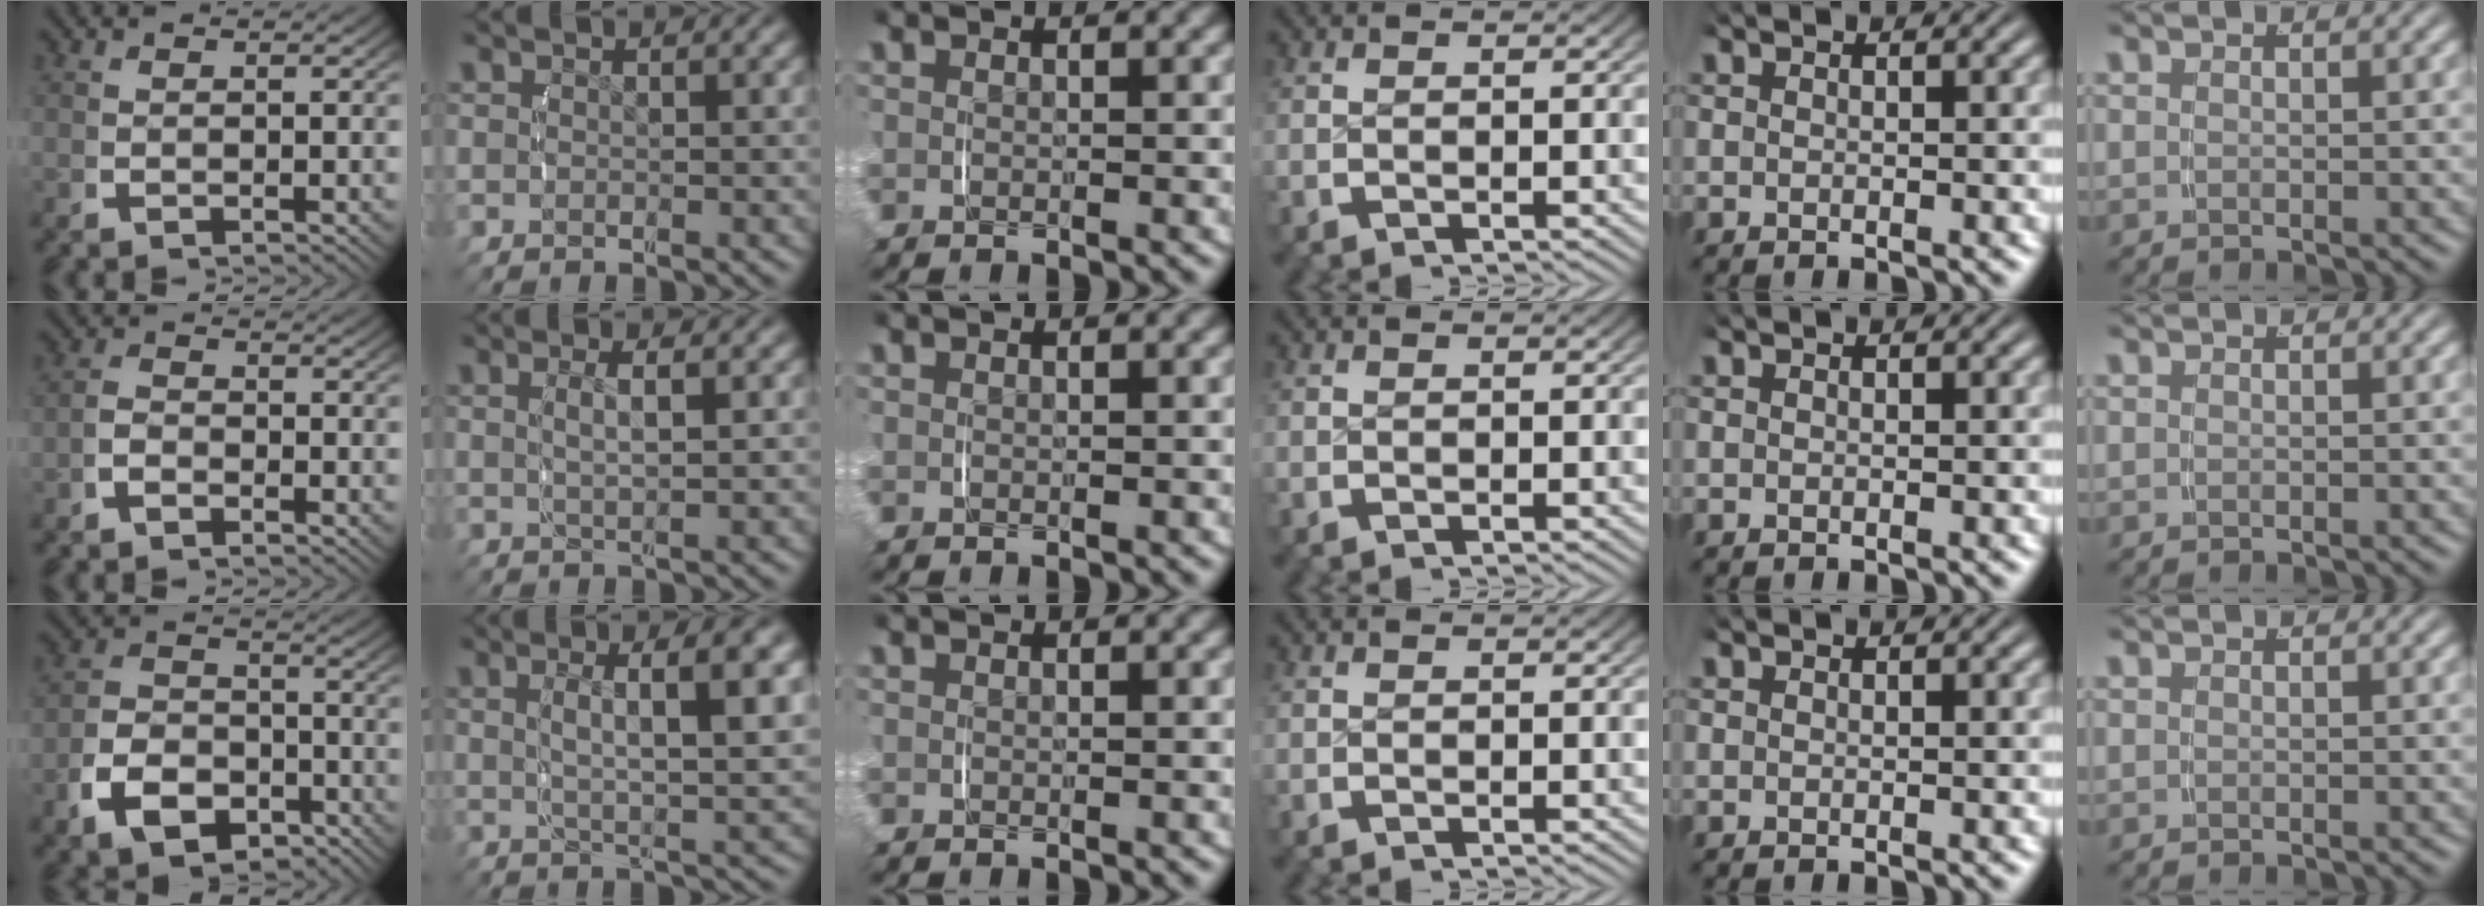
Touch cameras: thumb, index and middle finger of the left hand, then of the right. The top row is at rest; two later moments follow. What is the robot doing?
{"motion": "lift_and_place", "object": "pen bag"}